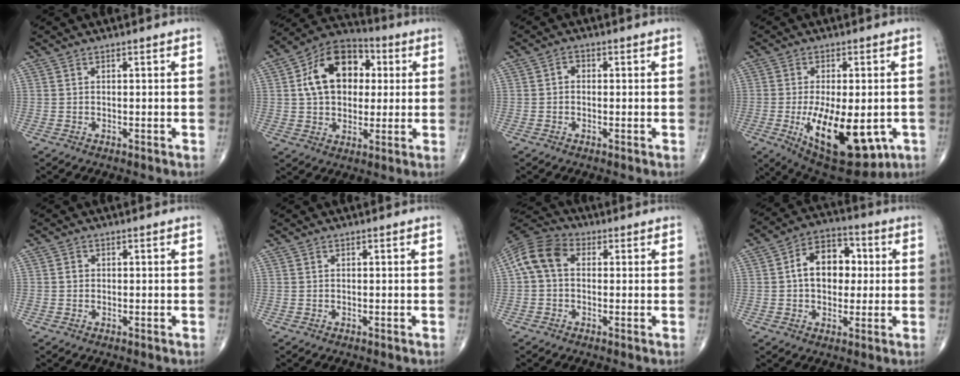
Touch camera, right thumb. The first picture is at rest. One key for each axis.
{"total": 16.0, "fx": 3.1, "fy": 11.3, "fz": 10.9, "tx": -0.146, "ty": 0.015, "tz": 0.044}
{"total": 1.7, "fx": 0.0, "fy": 1.4, "fz": 1.0, "tx": -0.005, "ty": 0.010, "tz": -0.007}
{"total": 18.4, "fx": -5.0, "fy": 8.4, "fz": 15.6, "tx": -0.240, "ty": -0.017, "tz": -0.054}
{"total": 1.1, "fx": 0.0, "fy": 1.0, "fz": 0.4, "tx": -0.003, "ty": 0.003, "tz": -0.001}
{"total": 0.0}
{"total": 8.7, "fx": 0.8, "fy": 6.2, "fz": 5.9, "tx": -0.113, "ty": 0.029, "tz": 0.003}
{"total": 11.6, "fx": 1.2, "fy": 8.2, "fz": 8.1, "tx": -0.092, "ty": 0.021, "tz": 0.011}